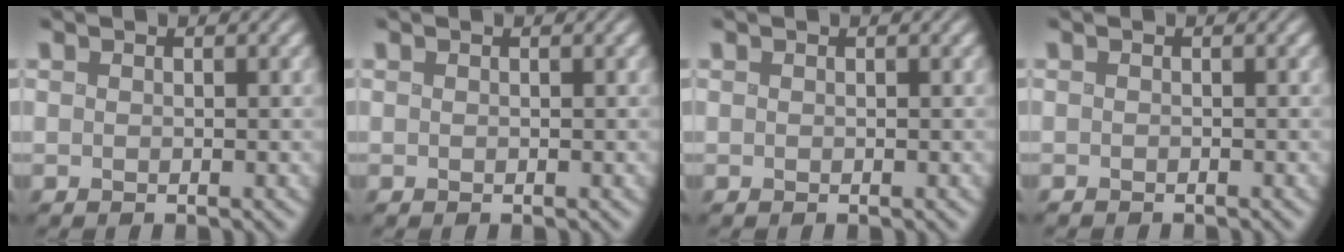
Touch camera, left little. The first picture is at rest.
{"total": 0.0}
{"total": 0.0}
{"total": 0.7, "force": [-0.7, 0.0, 0.2], "torque": [-0.002, -0.003, -0.012]}